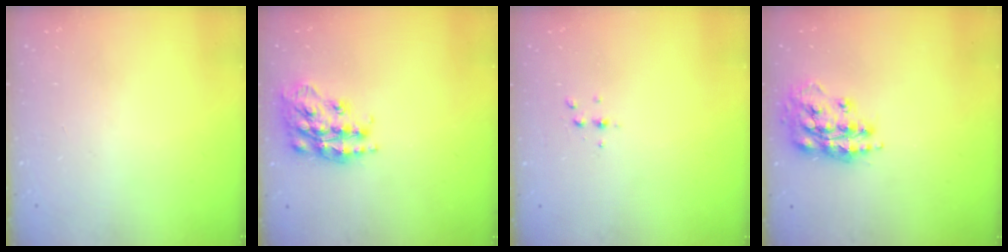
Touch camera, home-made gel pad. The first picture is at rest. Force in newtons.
{"total": 18.2, "press": 18.2, "slide": 1.2}
{"total": 3.1, "press": 3.1, "slide": 0.5}
{"total": 17.4, "press": 17.4, "slide": 1.4}